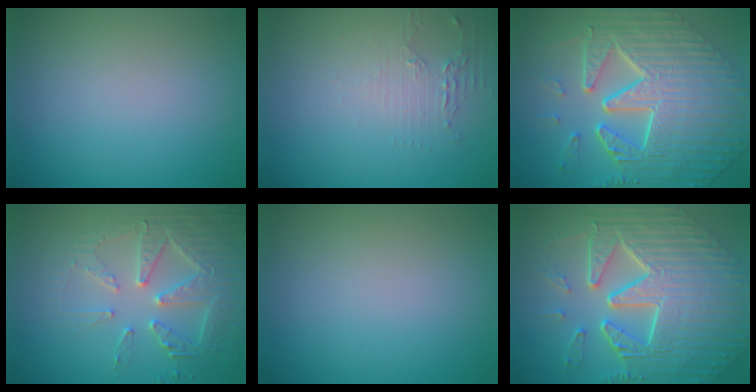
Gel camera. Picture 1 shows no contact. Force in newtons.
{"total": 1.5, "press": 1.5, "slide": 0.4}
{"total": 10.6, "press": 7.3, "slide": 7.7}
{"total": 4.8, "press": 4.6, "slide": 1.5}
{"total": 0.0}
{"total": 10.9, "press": 7.3, "slide": 8.0}